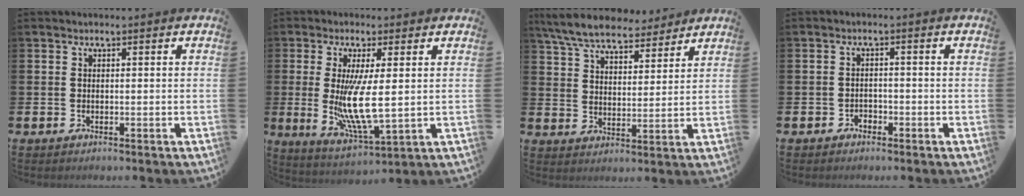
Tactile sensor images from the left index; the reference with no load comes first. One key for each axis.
{"total": 8.6, "fx": 1.3, "fy": 2.2, "fz": 8.2, "tx": -0.142, "ty": -0.016, "tz": 0.020}
{"total": 7.2, "fx": 6.6, "fy": 1.9, "fz": 2.1, "tx": -0.076, "ty": -0.028, "tz": 0.120}
{"total": 1.4, "fx": -1.1, "fy": 0.8, "fz": 0.1, "tx": -0.010, "ty": 0.003, "tz": -0.024}